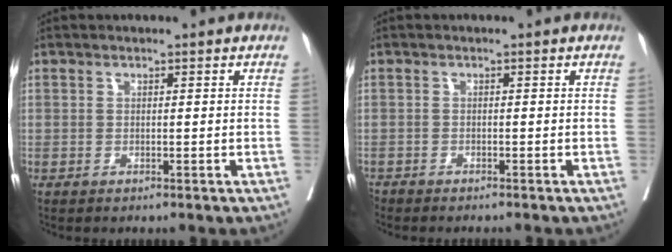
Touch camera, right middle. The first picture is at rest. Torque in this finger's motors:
{"motor_torque": [-0.01, -0.27, 0.07, 0.01]}